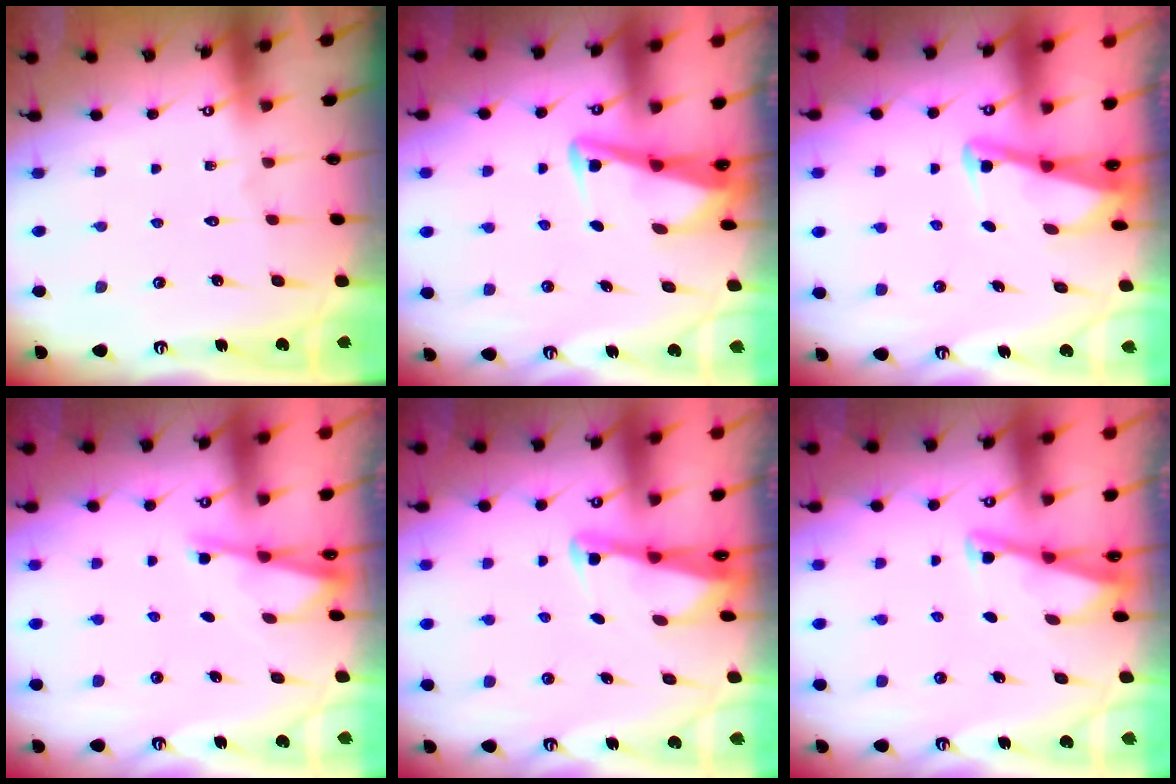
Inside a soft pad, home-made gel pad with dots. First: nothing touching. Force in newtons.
{"total": 3.8, "press": 3.7, "slide": 0.4}
{"total": 2.9, "press": 2.9, "slide": 0.4}
{"total": 2.0, "press": 2.0, "slide": 0.4}
{"total": 2.5, "press": 2.5, "slide": 0.2}
{"total": 2.9, "press": 2.9, "slide": 0.2}